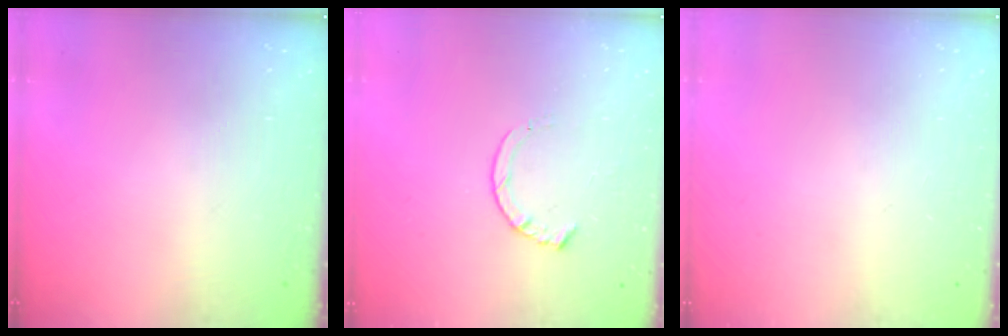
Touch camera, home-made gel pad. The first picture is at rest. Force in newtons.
{"total": 4.6, "press": 4.6, "slide": 0.5}
{"total": 0.0}